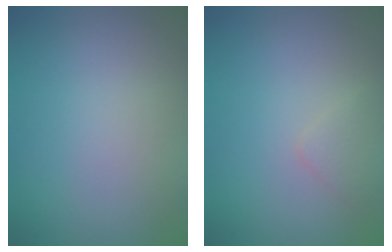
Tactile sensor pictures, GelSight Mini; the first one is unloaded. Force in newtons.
{"total": 1.1, "press": 1.1, "slide": 0.0}